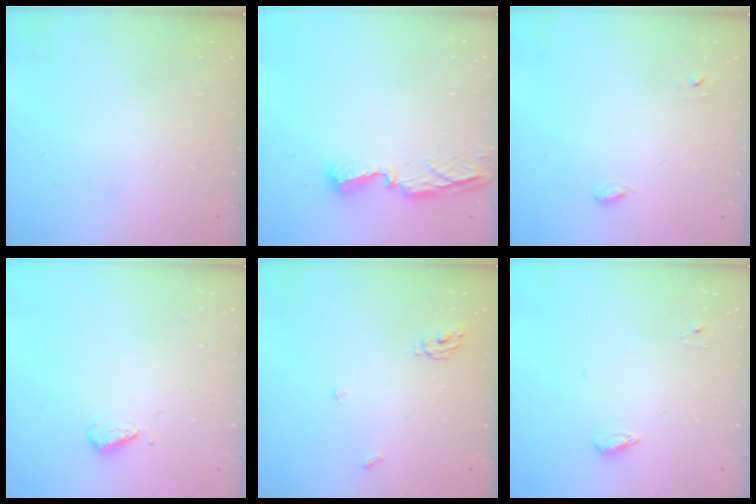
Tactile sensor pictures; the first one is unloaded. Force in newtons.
{"total": 8.0, "press": 7.9, "slide": 1.0}
{"total": 2.8, "press": 2.7, "slide": 0.6}
{"total": 4.0, "press": 3.8, "slide": 1.2}
{"total": 5.2, "press": 5.1, "slide": 0.3}
{"total": 4.6, "press": 4.4, "slide": 1.0}